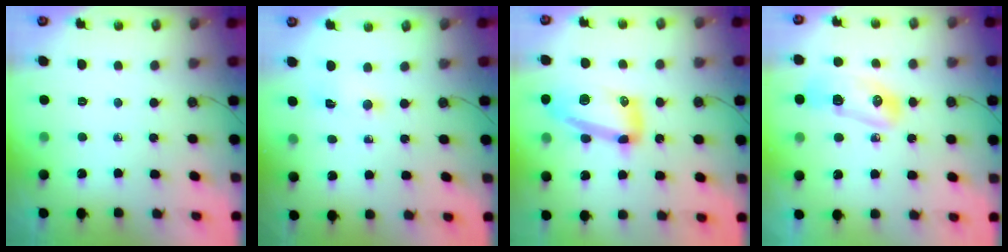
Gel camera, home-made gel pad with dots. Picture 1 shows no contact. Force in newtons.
{"total": 2.7, "press": 2.7, "slide": 0.3}
{"total": 14.7, "press": 14.7, "slide": 1.3}
{"total": 11.4, "press": 11.1, "slide": 2.6}